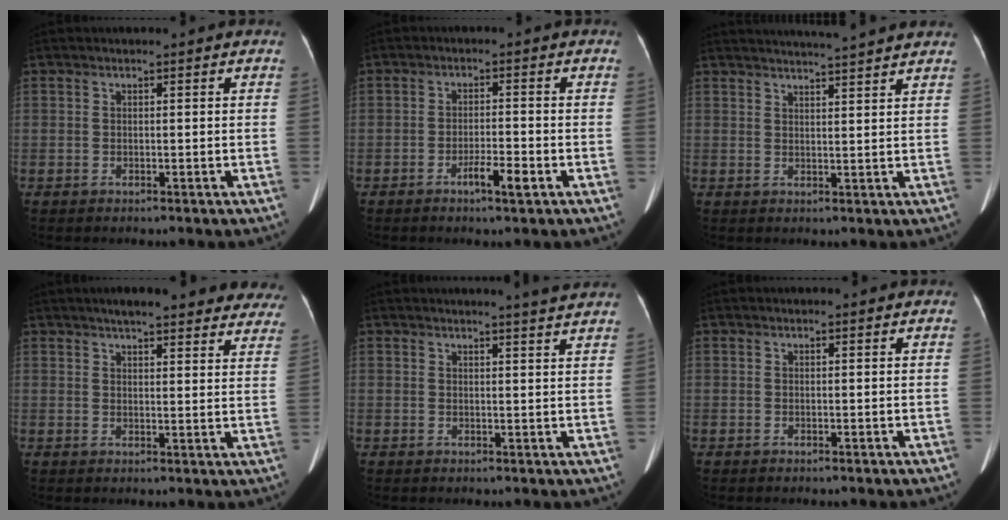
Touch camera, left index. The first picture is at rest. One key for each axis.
{"total": 3.4, "fx": -1.9, "fy": 0.3, "fz": 2.8, "tx": -0.051, "ty": -0.001, "tz": -0.033}
{"total": 10.2, "fx": 9.5, "fy": -0.5, "fz": 3.6, "tx": -0.059, "ty": 0.019, "tz": 0.116}
{"total": 20.1, "fx": 17.6, "fy": 4.3, "fz": 8.8, "tx": -0.100, "ty": 0.003, "tz": 0.196}
{"total": 5.1, "fx": 4.7, "fy": -0.8, "fz": 1.8, "tx": -0.026, "ty": -0.004, "tz": 0.040}
{"total": 0.7, "fx": 0.6, "fy": 0.1, "fz": 0.2, "tx": -0.010, "ty": 0.005, "tz": 0.006}